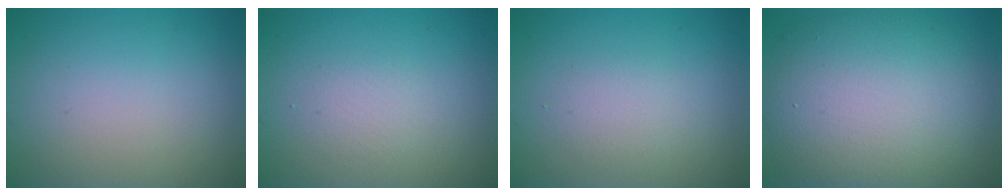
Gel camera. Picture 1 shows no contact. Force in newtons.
{"total": 1.5, "press": 1.5, "slide": 0.1}
{"total": 1.7, "press": 1.7, "slide": 0.1}
{"total": 11.1, "press": 11.1, "slide": 0.7}